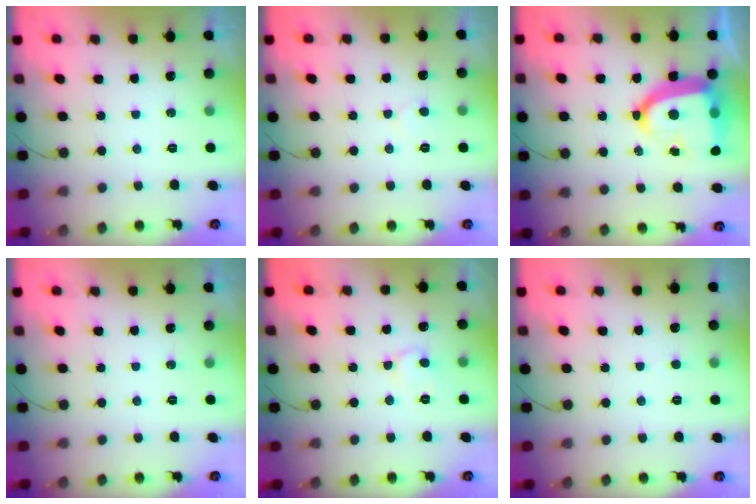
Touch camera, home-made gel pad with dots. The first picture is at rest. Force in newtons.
{"total": 4.1, "press": 4.0, "slide": 0.4}
{"total": 18.5, "press": 18.4, "slide": 1.5}
{"total": 0.0}
{"total": 6.9, "press": 6.9, "slide": 0.4}
{"total": 2.5, "press": 2.5, "slide": 0.2}